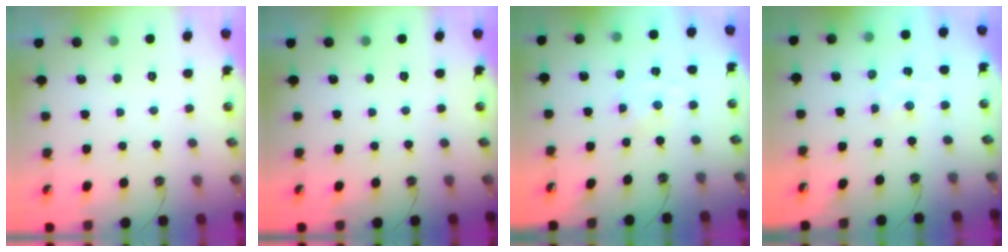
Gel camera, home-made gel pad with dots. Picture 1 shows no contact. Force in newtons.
{"total": 0.0}
{"total": 0.0}
{"total": 2.0, "press": 1.9, "slide": 0.3}